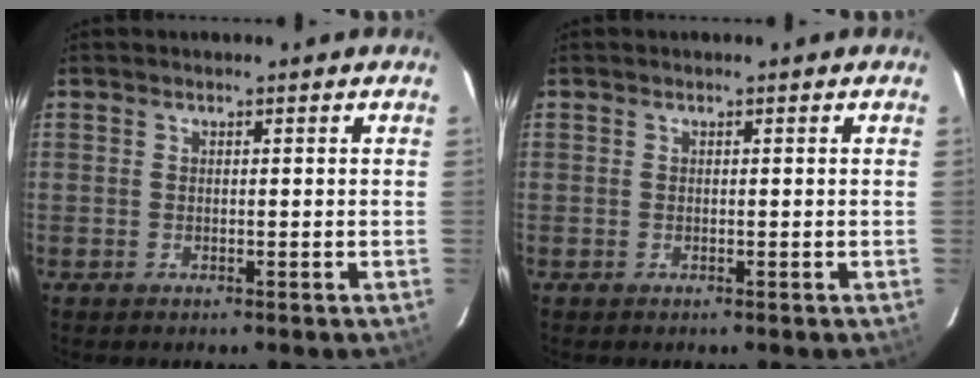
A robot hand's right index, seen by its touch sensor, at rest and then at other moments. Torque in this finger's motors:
{"motor_torque": [0.00, 0.00, 0.00, 0.01]}